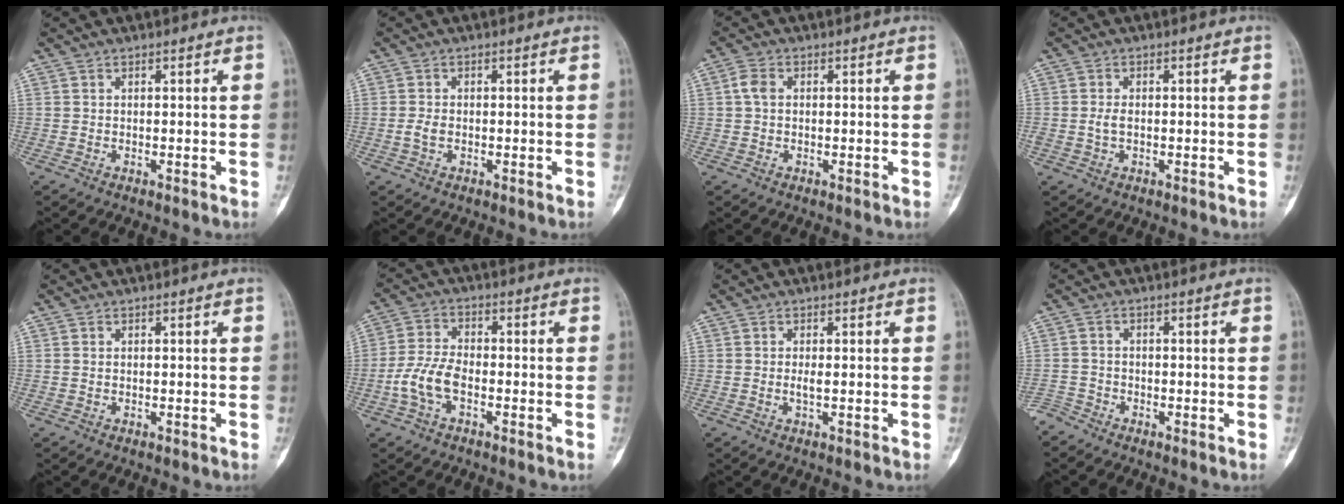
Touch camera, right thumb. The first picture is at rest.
{"total": 1.9, "force": [-0.4, 1.2, 1.4], "torque": [-0.033, 0.002, -0.009]}
{"total": 2.6, "force": [0.2, 1.8, 1.8], "torque": [-0.035, 0.007, 0.001]}
{"total": 1.9, "force": [-0.2, 1.1, 1.6], "torque": [-0.034, 0.002, -0.004]}
{"total": 0.0}
{"total": 7.2, "force": [-2.4, 3.8, 5.6], "torque": [-0.125, 0.023, -0.052]}
{"total": 1.3, "force": [-0.1, 0.3, 1.2], "torque": [-0.028, -0.002, -0.001]}
{"total": 2.4, "force": [-2.3, 0.7, -0.1], "torque": [0.005, -0.003, -0.051]}